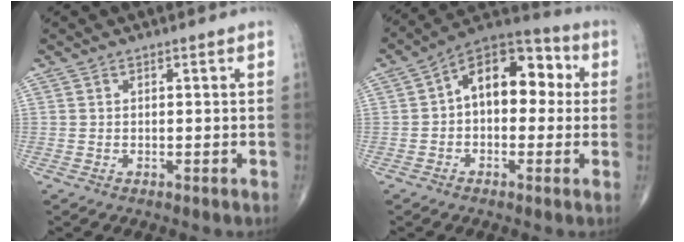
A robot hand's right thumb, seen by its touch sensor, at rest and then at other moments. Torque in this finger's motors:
{"motor_torque": [0.08, 0.48, 0.76, -0.15, 0.15]}